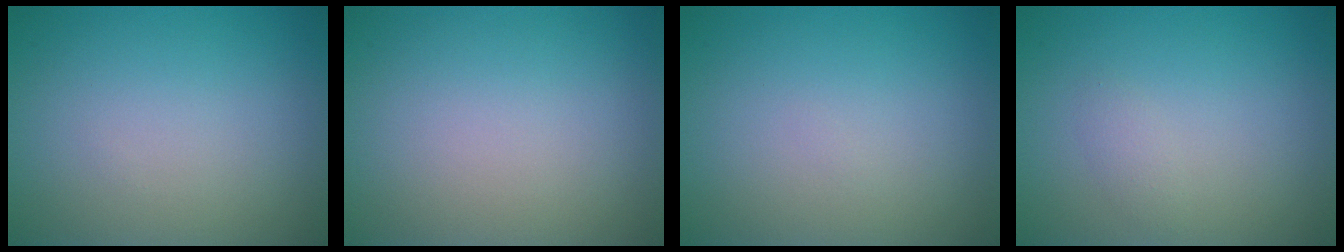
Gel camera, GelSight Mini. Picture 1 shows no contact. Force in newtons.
{"total": 0.0}
{"total": 0.0}
{"total": 0.9, "press": 0.9, "slide": 0.0}